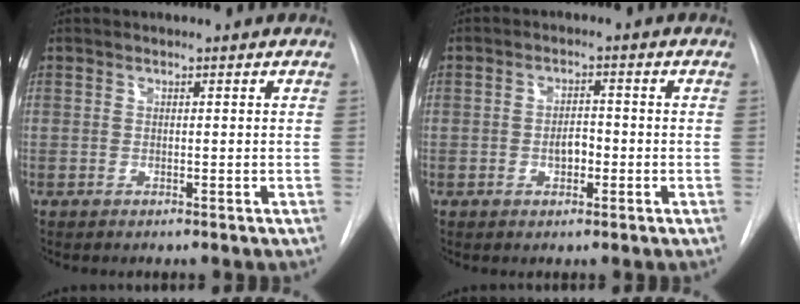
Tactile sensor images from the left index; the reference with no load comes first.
{"total": 3.0, "force": [-1.5, 1.5, 2.1], "torque": [-0.029, 0.000, -0.022]}